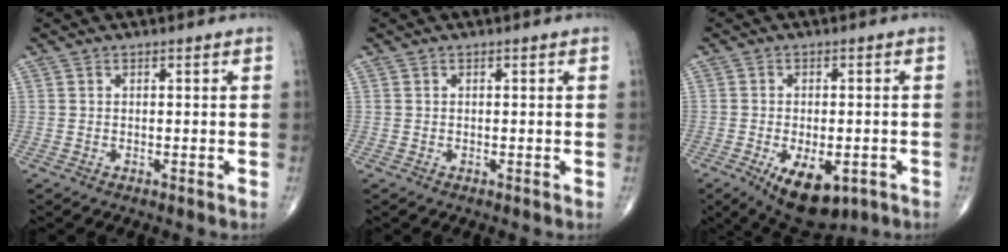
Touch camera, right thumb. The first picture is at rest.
{"total": 0.0}
{"total": 10.8, "force": [-4.7, 5.4, 8.1], "torque": [-0.113, 0.000, -0.059]}